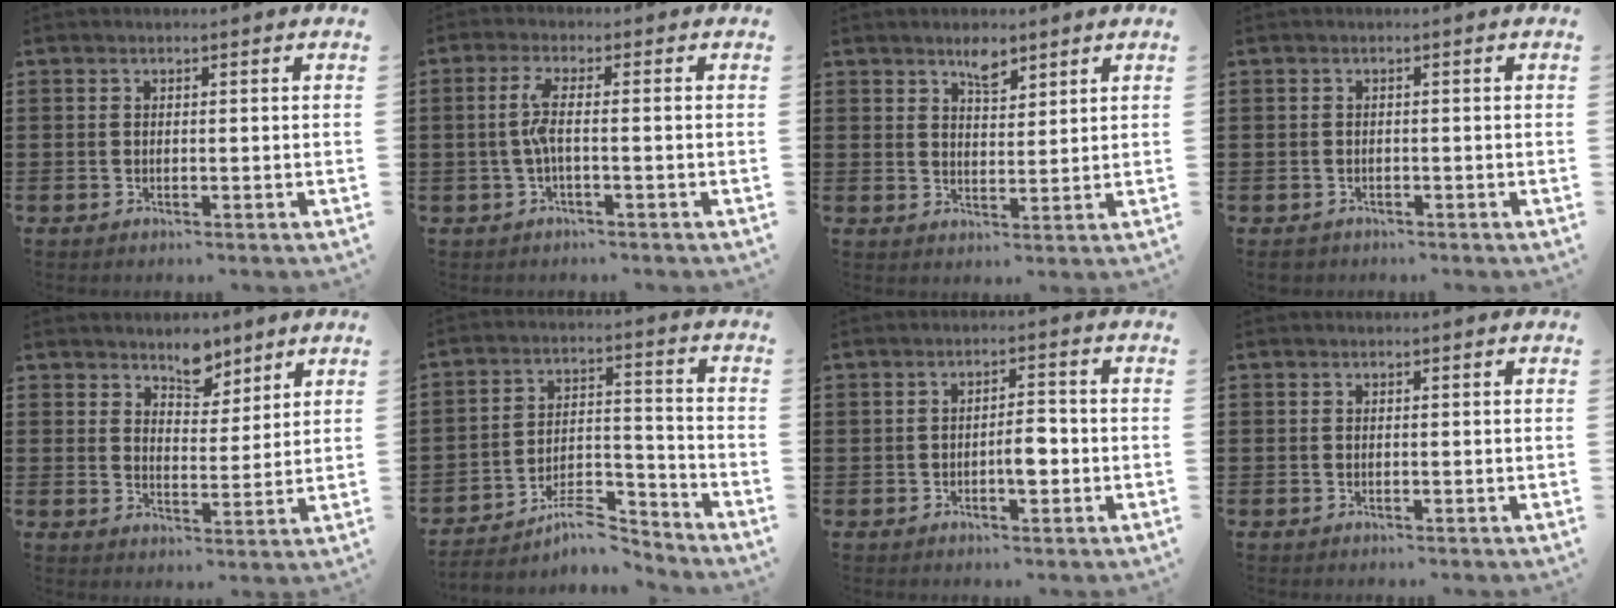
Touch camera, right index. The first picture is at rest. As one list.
[{"total": 4.2, "force": [-0.7, 0.2, 4.1], "torque": [-0.090, -0.006, -0.021]}, {"total": 3.6, "force": [2.8, 1.3, 1.9], "torque": [-0.034, 0.001, 0.049]}, {"total": 1.0, "force": [-0.9, 0.4, 0.1], "torque": [-0.006, 0.001, -0.021]}, {"total": 5.5, "force": [4.6, 2.6, 1.6], "torque": [-0.031, -0.009, 0.083]}, {"total": 7.7, "force": [-6.7, 2.0, 3.1], "torque": [-0.048, 0.014, -0.126]}, {"total": 3.8, "force": [-0.9, 1.4, 3.5], "torque": [-0.061, 0.007, -0.017]}, {"total": 0.0}]